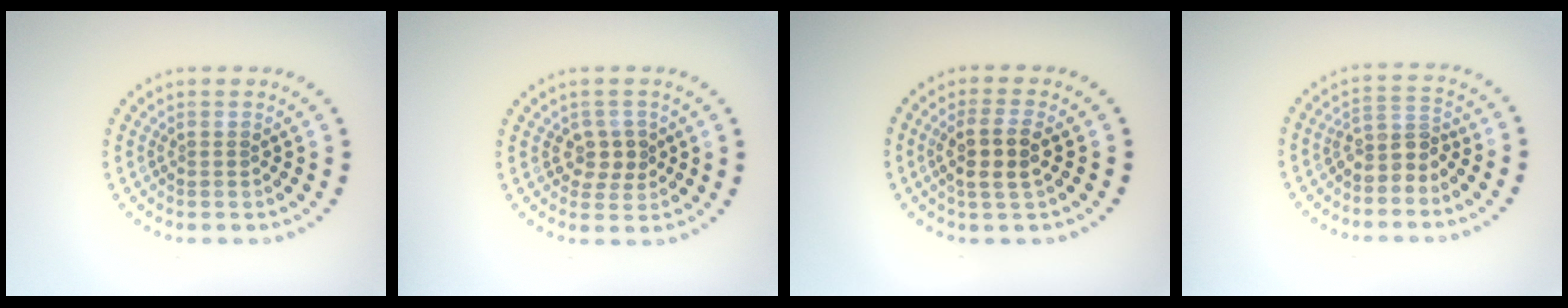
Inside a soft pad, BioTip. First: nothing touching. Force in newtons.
{"total": 2.2, "press": 2.1, "slide": 0.6}
{"total": 3.2, "press": 2.9, "slide": 1.2}
{"total": 2.6, "press": 2.0, "slide": 1.7}